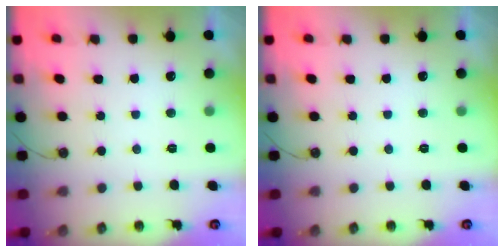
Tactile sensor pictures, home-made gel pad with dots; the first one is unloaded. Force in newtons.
{"total": 0.0}